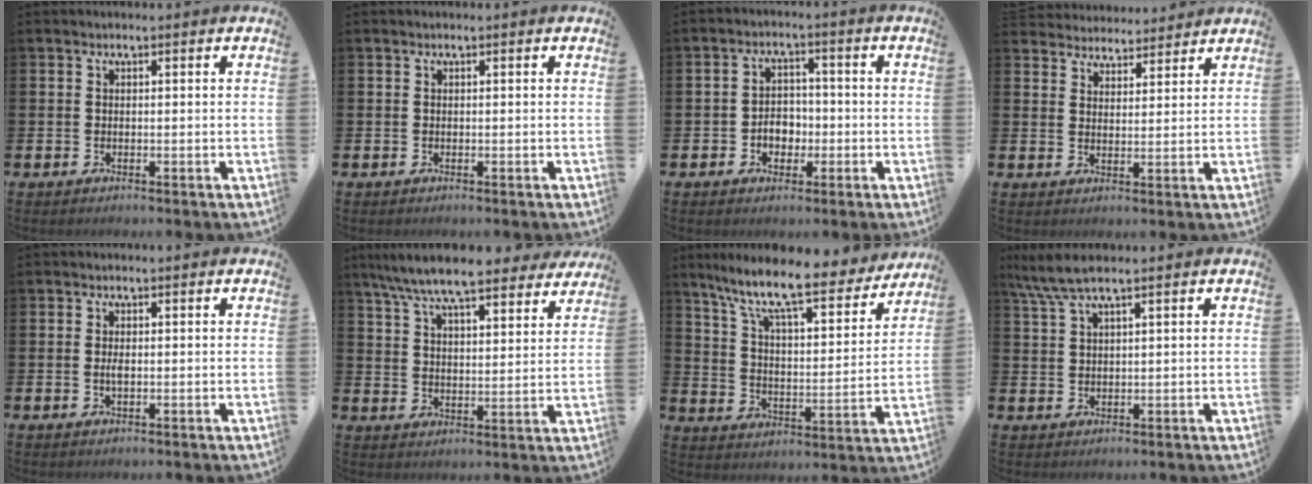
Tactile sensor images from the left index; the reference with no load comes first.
{"total": 0.0}
{"total": 3.5, "force": [-1.2, 2.8, 1.9], "torque": [-0.032, 0.003, -0.029]}
{"total": 4.5, "force": [4.4, 0.8, -0.5], "torque": [-0.004, -0.024, 0.079]}
{"total": 1.3, "force": [0.0, 0.5, 1.2], "torque": [-0.024, 0.002, -0.002]}
{"total": 9.3, "force": [8.6, 1.4, 3.4], "torque": [-0.093, -0.043, 0.152]}
{"total": 10.9, "force": [9.2, 2.0, 5.4], "torque": [-0.130, -0.062, 0.151]}
{"total": 6.8, "force": [4.6, 1.1, 4.9], "torque": [-0.111, -0.006, 0.079]}